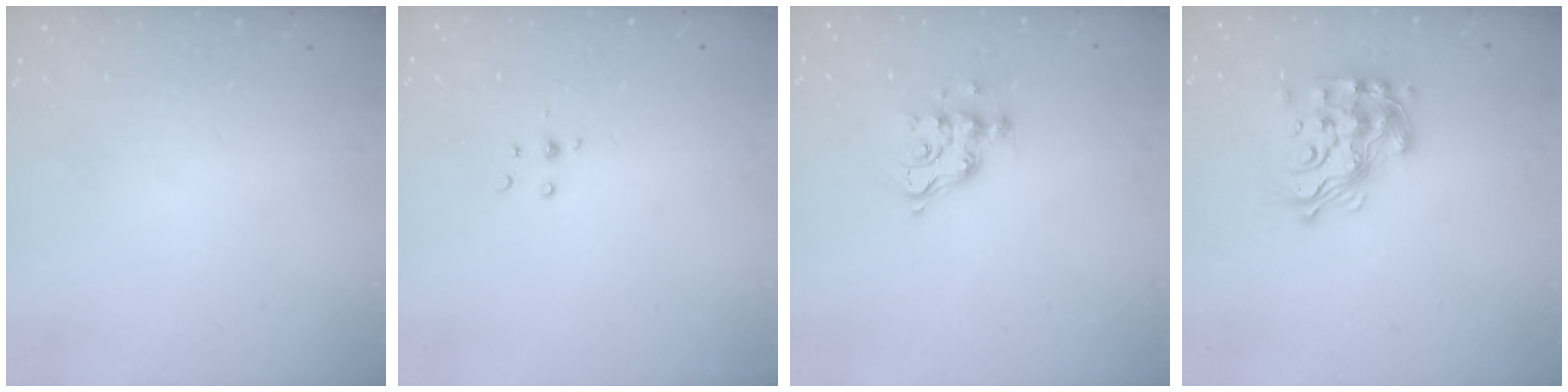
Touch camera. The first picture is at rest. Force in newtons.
{"total": 3.3, "press": 3.2, "slide": 1.0}
{"total": 8.8, "press": 8.8, "slide": 0.4}
{"total": 17.5, "press": 17.4, "slide": 1.4}